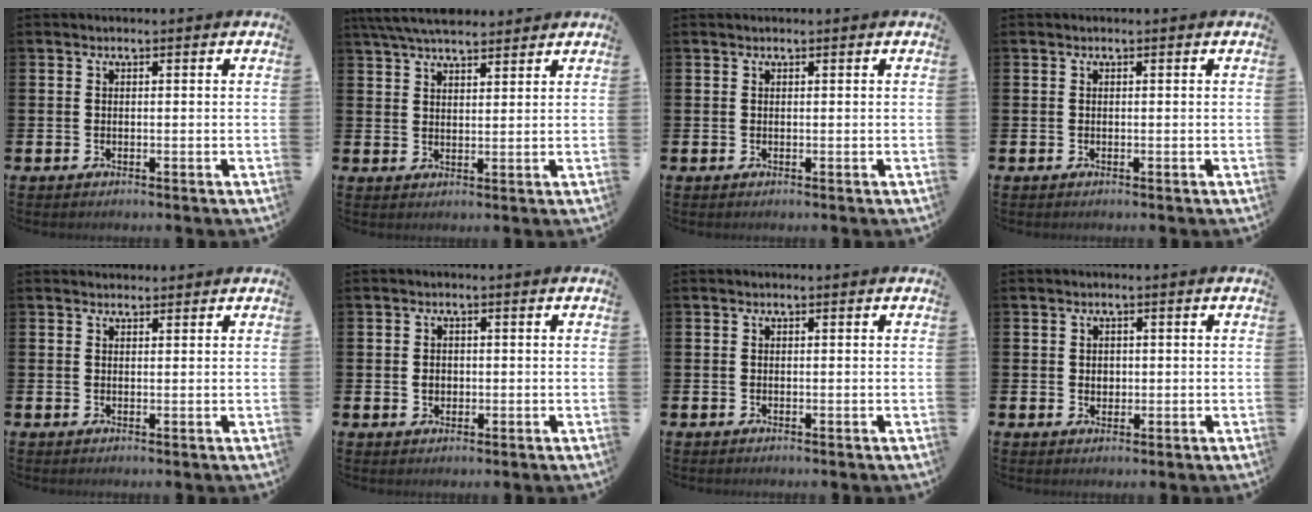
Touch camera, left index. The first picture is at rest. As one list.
[{"total": 5.9, "force": [5.4, 1.4, 1.8], "torque": [-0.050, -0.015, 0.102]}, {"total": 0.0}, {"total": 0.0}, {"total": 1.2, "force": [1.1, 0.4, 0.1], "torque": [0.007, 0.001, 0.019]}, {"total": 1.6, "force": [-0.1, 1.3, 0.9], "torque": [-0.009, 0.006, -0.005]}, {"total": 0.0}, {"total": 1.3, "force": [0.4, 1.1, 0.5], "torque": [0.005, 0.001, 0.003]}]